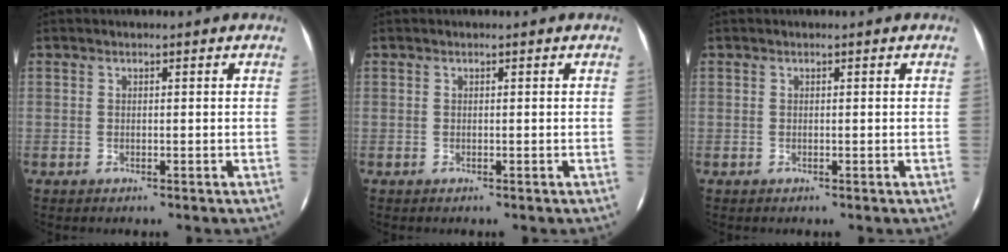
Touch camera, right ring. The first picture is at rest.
{"total": 0.0}
{"total": 0.0}